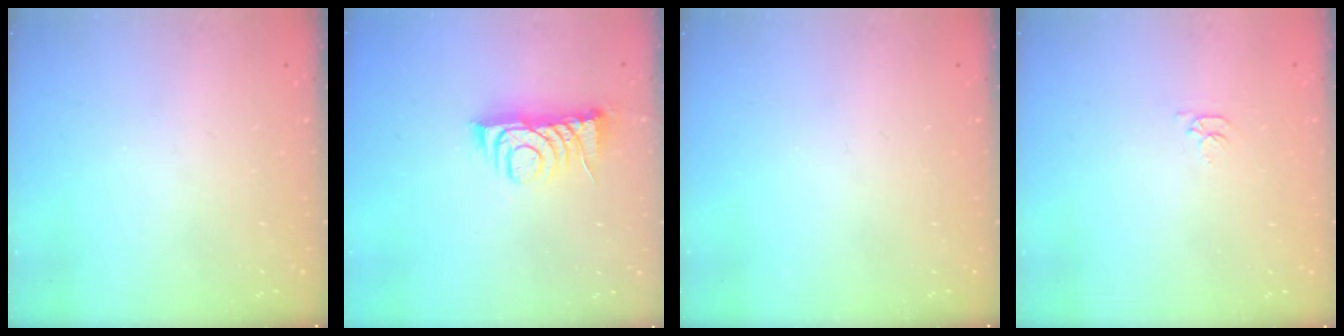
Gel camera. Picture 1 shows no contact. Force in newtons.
{"total": 7.6, "press": 7.6, "slide": 0.0}
{"total": 0.0}
{"total": 2.7, "press": 2.7, "slide": 0.4}